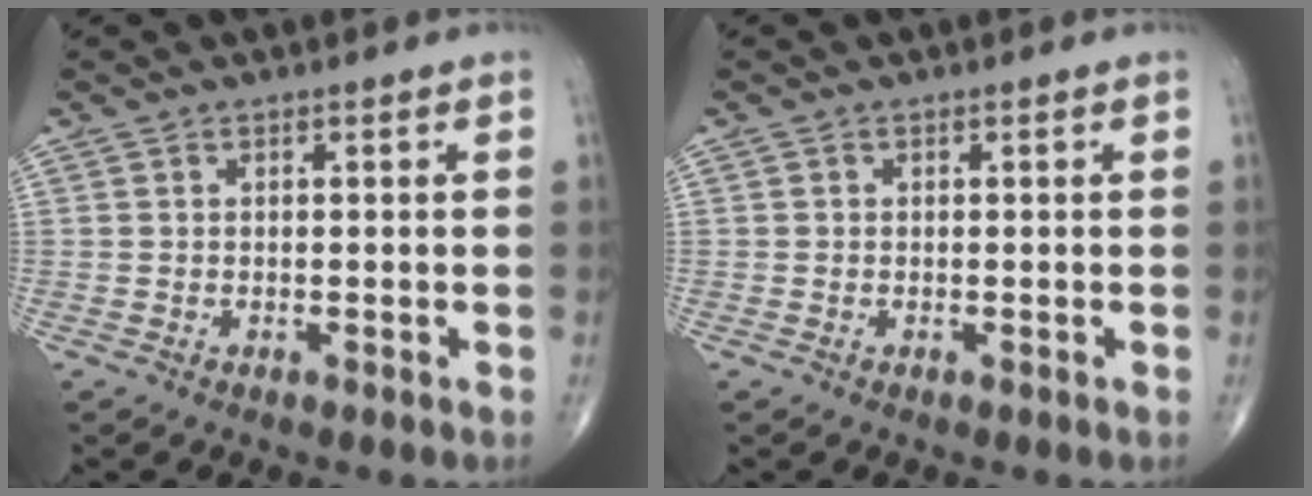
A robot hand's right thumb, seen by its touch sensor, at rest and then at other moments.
{"total": 0.0}